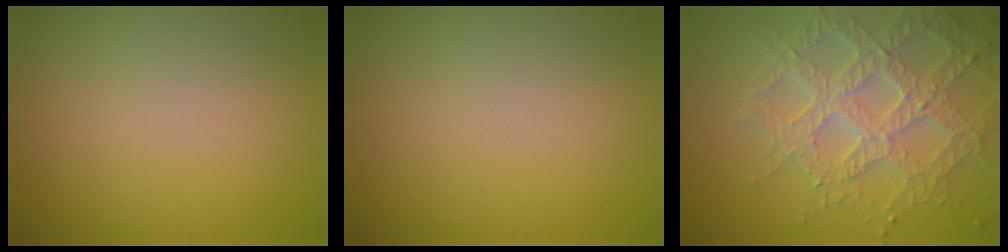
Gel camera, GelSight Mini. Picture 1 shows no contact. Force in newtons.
{"total": 0.0}
{"total": 6.9, "press": 5.3, "slide": 4.5}